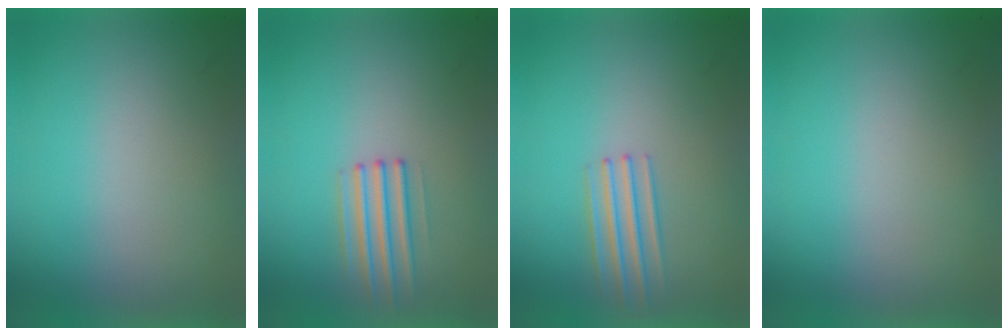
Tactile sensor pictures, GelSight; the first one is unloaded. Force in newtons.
{"total": 2.1}
{"total": 2.1}
{"total": 0.0}